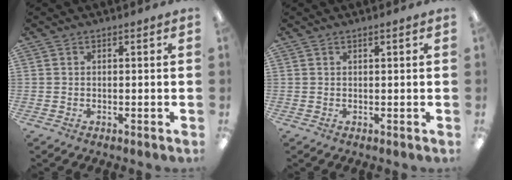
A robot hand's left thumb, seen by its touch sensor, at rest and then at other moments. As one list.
[{"total": 0.6, "force": [0.5, 0.1, 0.4], "torque": [-0.008, 0.001, 0.008]}]